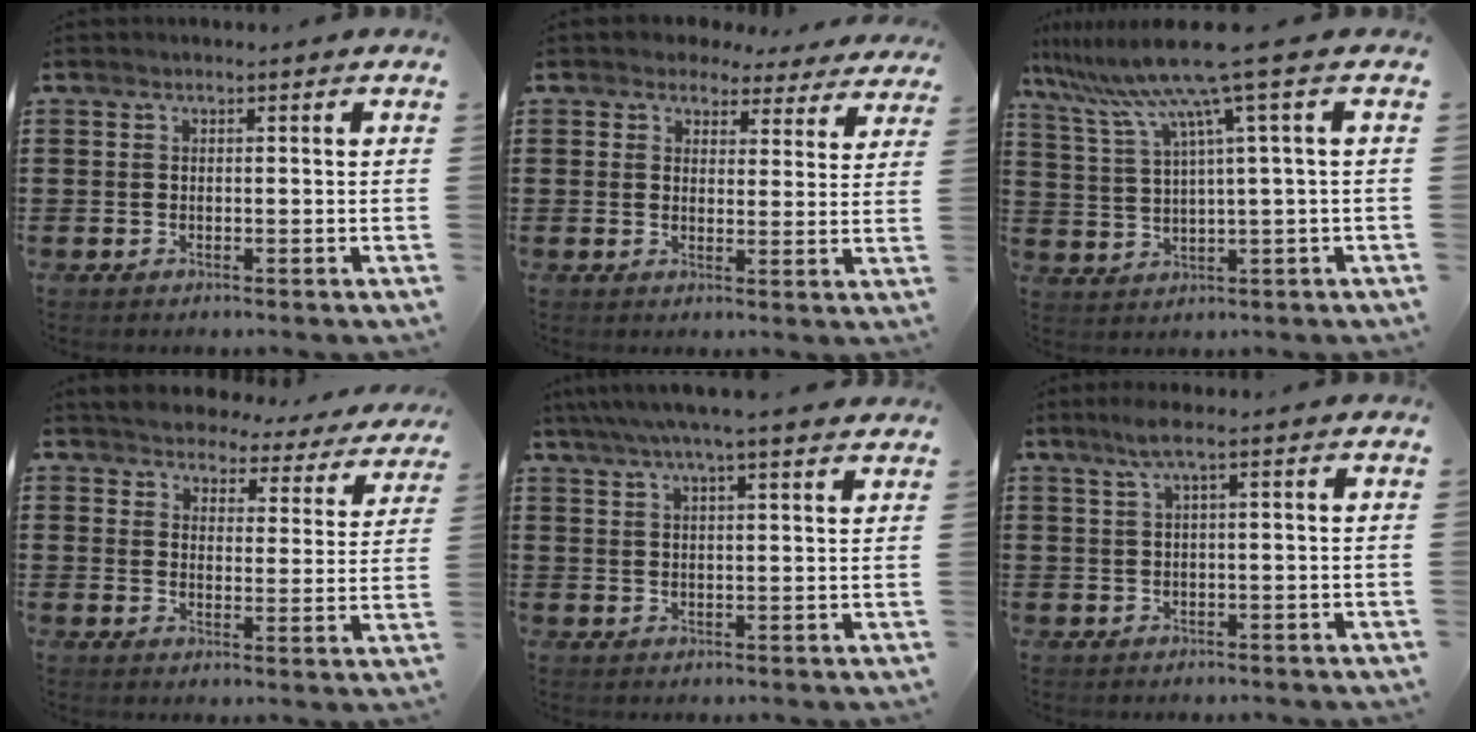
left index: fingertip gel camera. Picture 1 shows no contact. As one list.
[{"total": 3.7, "force": [3.3, 1.6, 0.5], "torque": [-0.019, -0.009, 0.058]}, {"total": 9.8, "force": [5.8, -0.6, 7.8], "torque": [-0.184, -0.031, 0.091]}, {"total": 4.2, "force": [4.1, 0.7, -0.2], "torque": [-0.023, -0.030, 0.069]}, {"total": 4.9, "force": [4.0, 0.0, 2.9], "torque": [-0.068, -0.008, 0.070]}, {"total": 2.7, "force": [0.8, 0.0, 2.6], "torque": [-0.050, -0.001, 0.015]}]